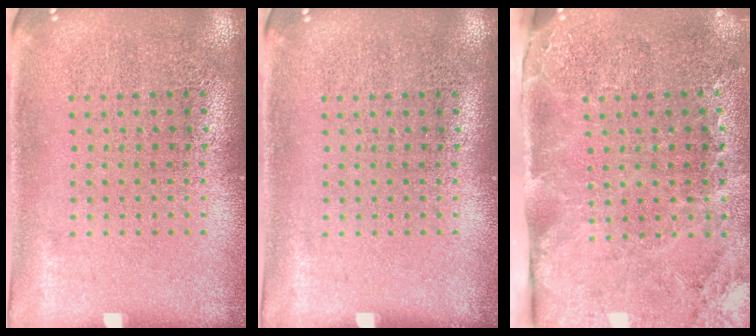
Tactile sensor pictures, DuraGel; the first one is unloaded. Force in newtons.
{"total": 0.0}
{"total": 3.9, "press": 3.2, "slide": 2.3}